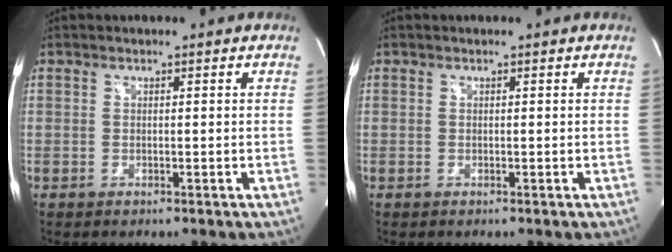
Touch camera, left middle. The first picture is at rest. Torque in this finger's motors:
{"motor_torque": [-0.01, 0.10, 0.00, -0.01]}